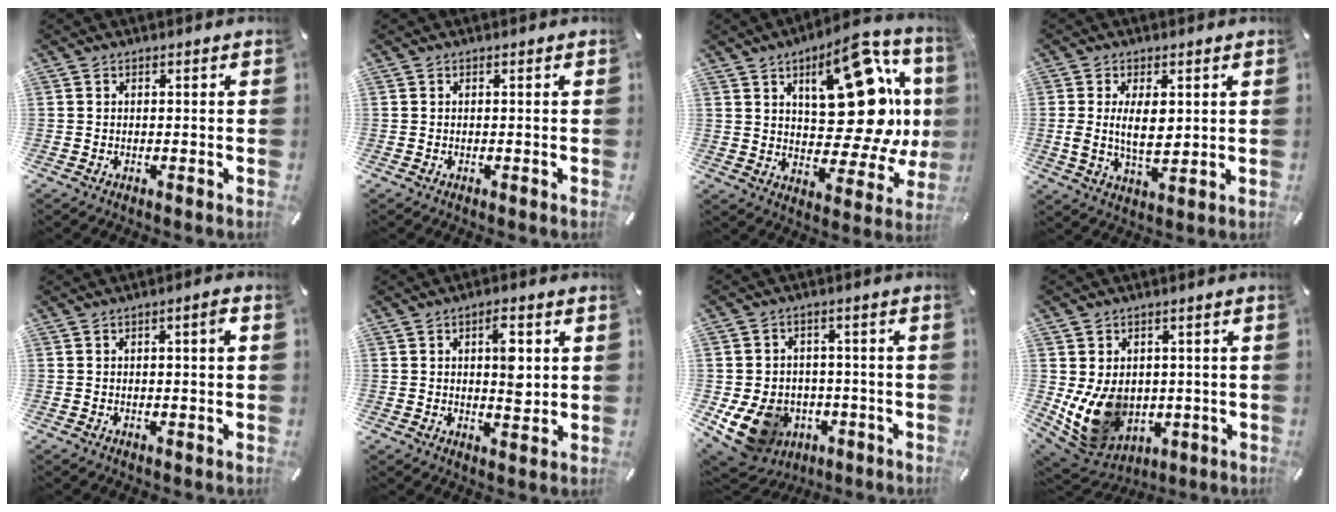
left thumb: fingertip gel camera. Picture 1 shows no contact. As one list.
[{"total": 0.0}, {"total": 24.6, "force": [7.6, 12.6, 19.7], "torque": [-0.257, -0.048, 0.126]}, {"total": 7.9, "force": [1.3, 4.0, 6.7], "torque": [-0.120, -0.010, 0.017]}, {"total": 2.6, "force": [0.3, 0.3, 2.5], "torque": [-0.046, 0.004, 0.003]}, {"total": 7.4, "force": [1.6, 3.6, 6.2], "torque": [-0.077, -0.010, 0.018]}, {"total": 11.8, "force": [-3.9, 9.9, 5.1], "torque": [-0.111, 0.016, -0.061]}, {"total": 13.0, "force": [-0.8, 10.7, 7.3], "torque": [-0.150, -0.017, -0.008]}]